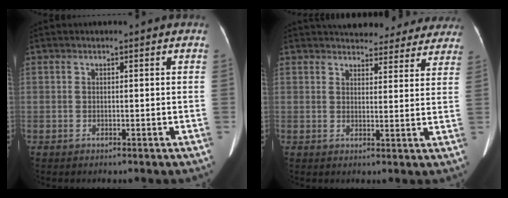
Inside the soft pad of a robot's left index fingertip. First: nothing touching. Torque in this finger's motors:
{"motor_torque": [0.79, -0.78, 0.11, 0.05]}